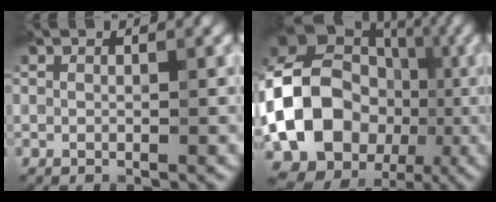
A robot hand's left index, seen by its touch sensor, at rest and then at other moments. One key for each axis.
{"total": 18.5, "fx": -3.8, "fy": 15.8, "fz": 9.0, "tx": -0.173, "ty": 0.001, "tz": -0.086}